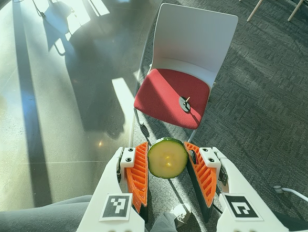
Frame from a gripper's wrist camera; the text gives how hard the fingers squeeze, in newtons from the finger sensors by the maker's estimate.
{"total": 6.3, "left": 6.4, "right": 6.3}